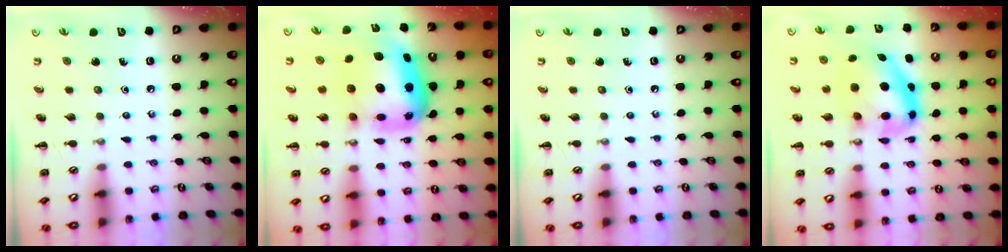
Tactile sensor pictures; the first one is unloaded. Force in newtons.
{"total": 11.2, "press": 10.7, "slide": 3.2}
{"total": 0.0}
{"total": 11.1, "press": 10.8, "slide": 2.7}